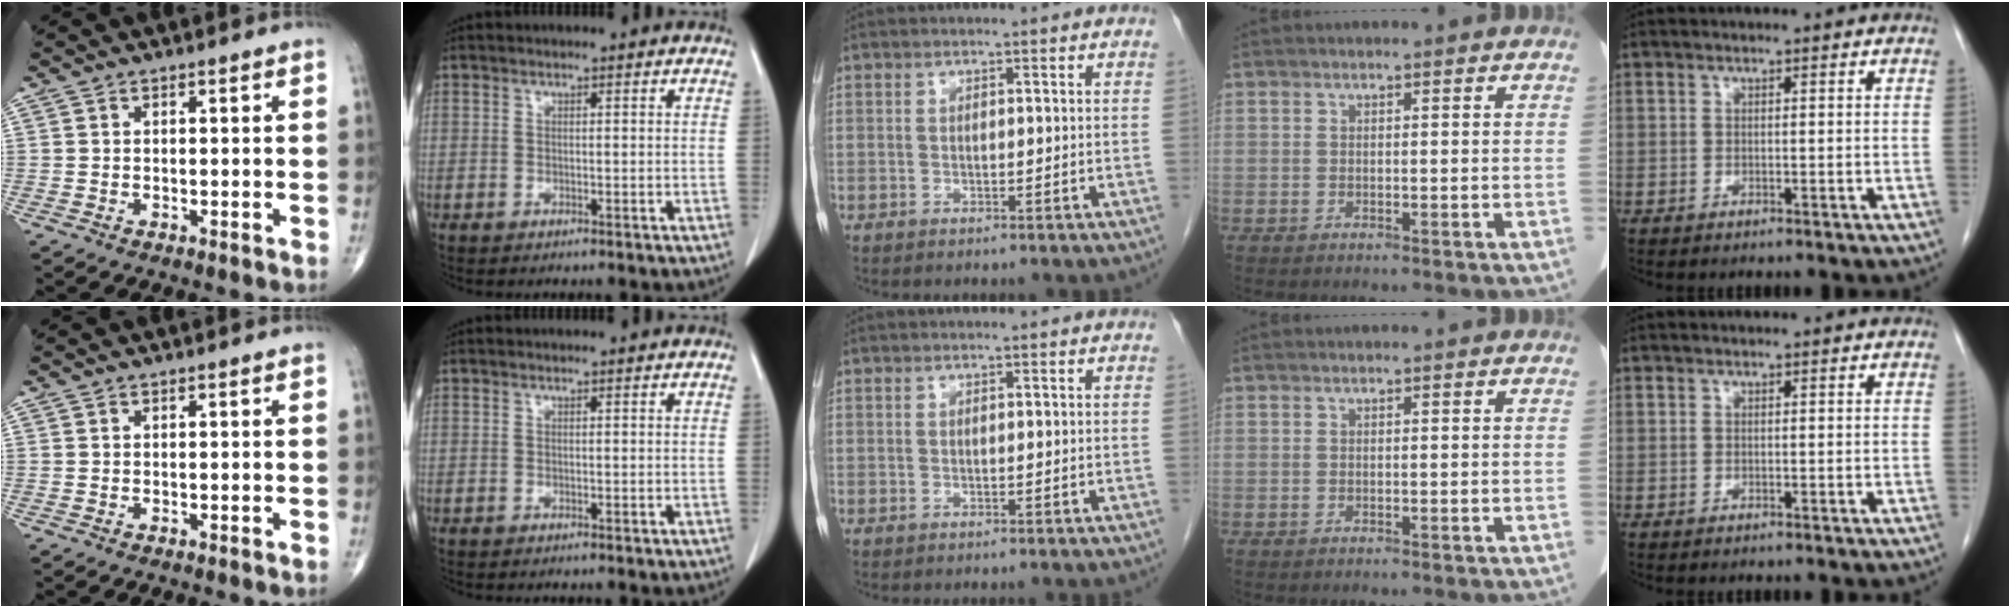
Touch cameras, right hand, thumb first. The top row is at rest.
{}